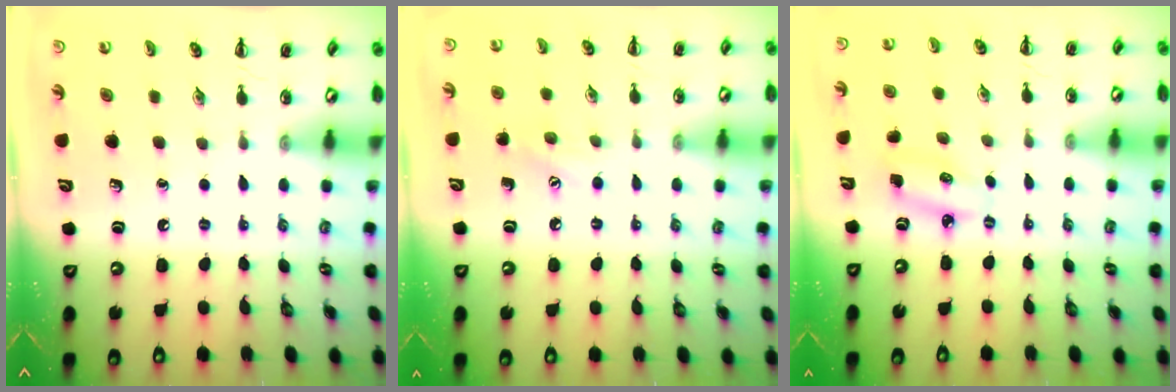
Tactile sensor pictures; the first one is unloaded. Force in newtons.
{"total": 6.2, "press": 6.0, "slide": 1.5}
{"total": 3.7, "press": 3.6, "slide": 0.7}